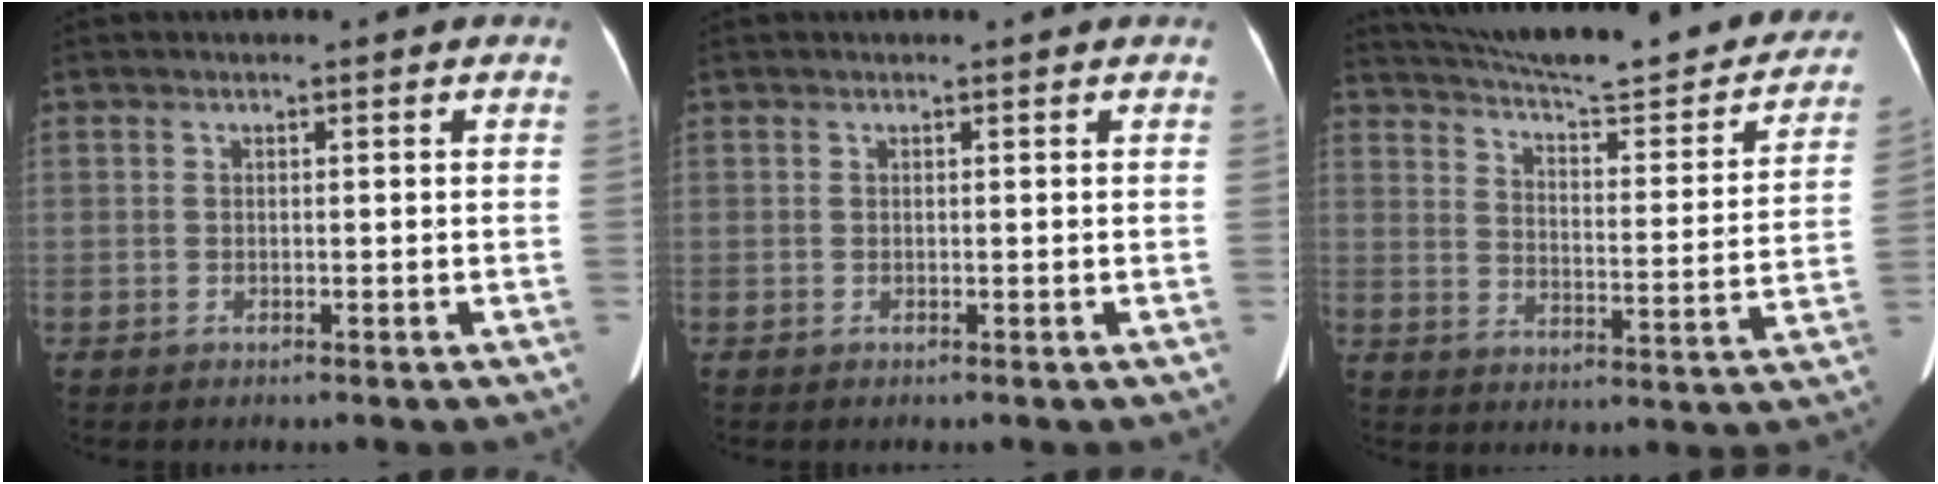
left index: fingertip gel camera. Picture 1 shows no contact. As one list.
[{"total": 0.6, "force": [0.6, 0.0, 0.2], "torque": [-0.005, 0.000, 0.009]}, {"total": 27.2, "force": [23.8, 4.5, 12.3], "torque": [-0.188, -0.041, 0.303]}]